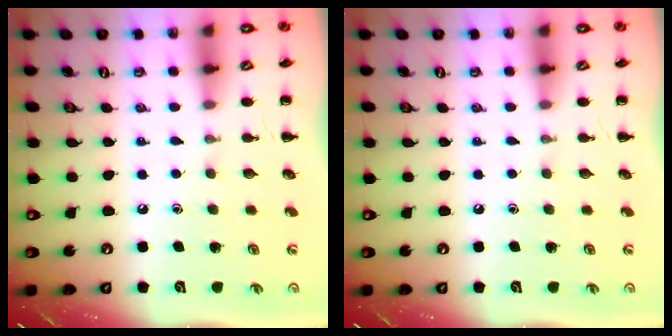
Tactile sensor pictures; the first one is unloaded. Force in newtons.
{"total": 0.0}